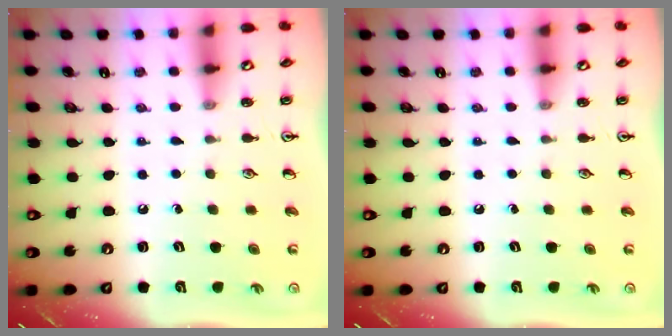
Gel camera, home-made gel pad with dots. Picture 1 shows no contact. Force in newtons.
{"total": 0.0}